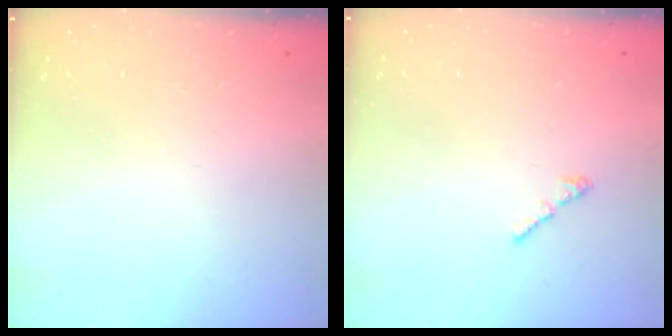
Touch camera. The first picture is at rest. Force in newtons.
{"total": 1.2, "press": 1.1, "slide": 0.5}